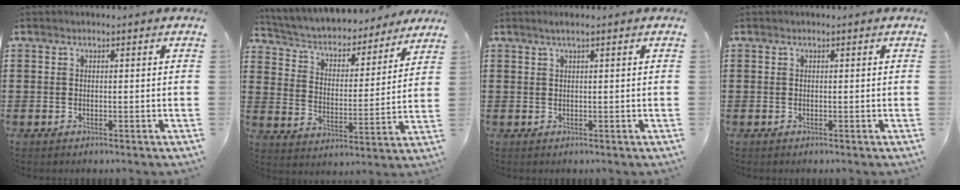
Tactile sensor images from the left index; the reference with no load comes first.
{"total": 4.0, "force": [3.7, 1.2, 1.1], "torque": [-0.042, -0.026, 0.055]}
{"total": 1.3, "force": [0.6, 0.0, 1.1], "torque": [-0.021, -0.001, 0.011]}
{"total": 0.0}